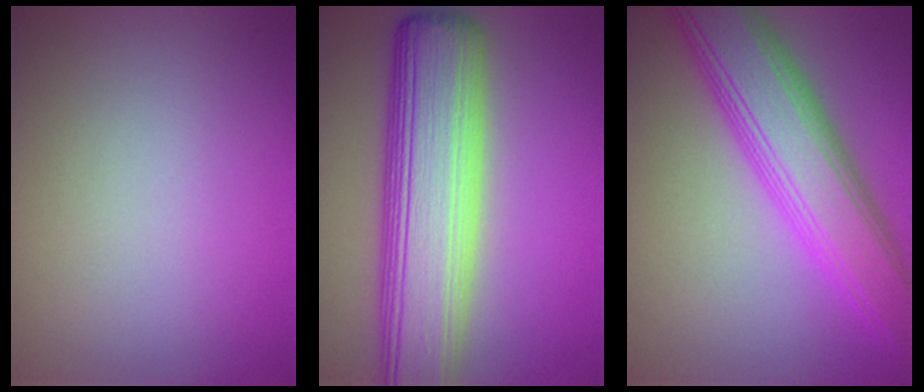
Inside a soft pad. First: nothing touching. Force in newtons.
{"total": 10.5, "press": 10.5, "slide": 0.5}
{"total": 8.2, "press": 8.2, "slide": 0.1}